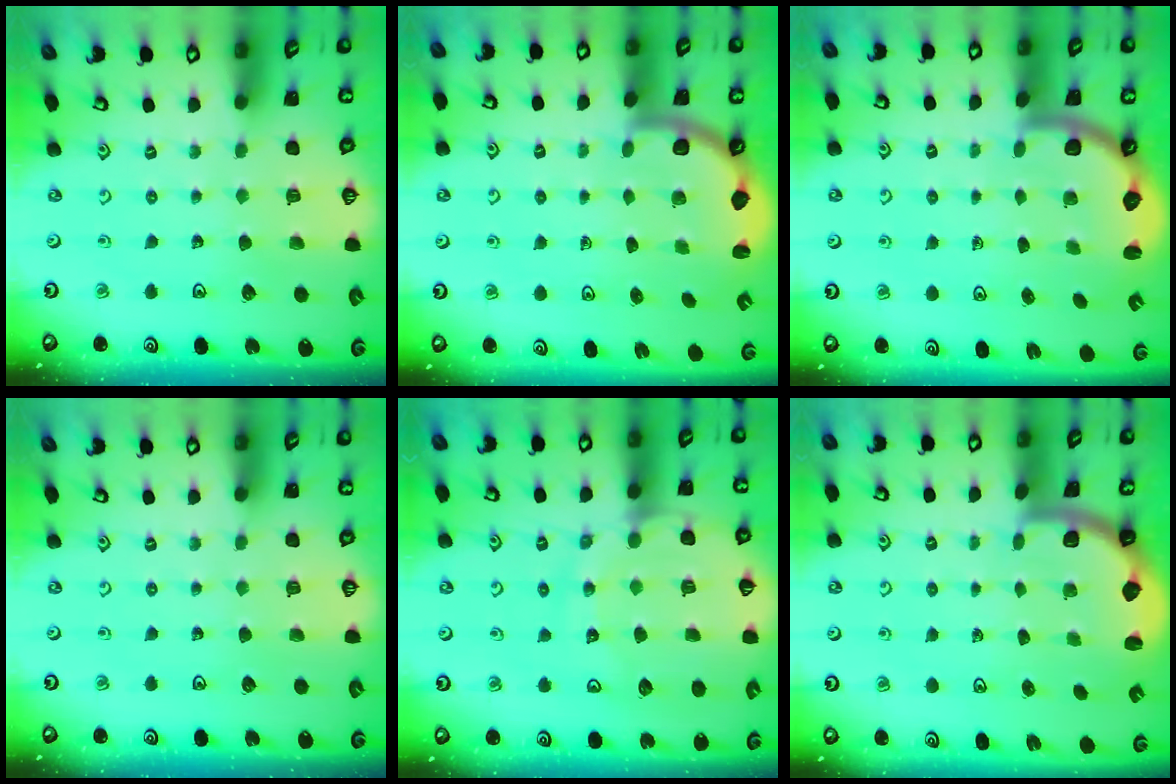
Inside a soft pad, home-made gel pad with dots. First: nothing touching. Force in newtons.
{"total": 2.5, "press": 2.4, "slide": 0.7}
{"total": 2.8, "press": 2.2, "slide": 1.8}
{"total": 0.0}
{"total": 14.8, "press": 14.7, "slide": 1.8}
{"total": 1.9, "press": 1.8, "slide": 0.5}